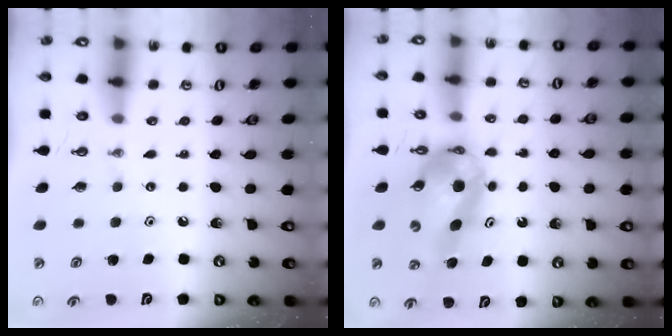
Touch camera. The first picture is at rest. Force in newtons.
{"total": 9.6, "press": 9.5, "slide": 0.9}